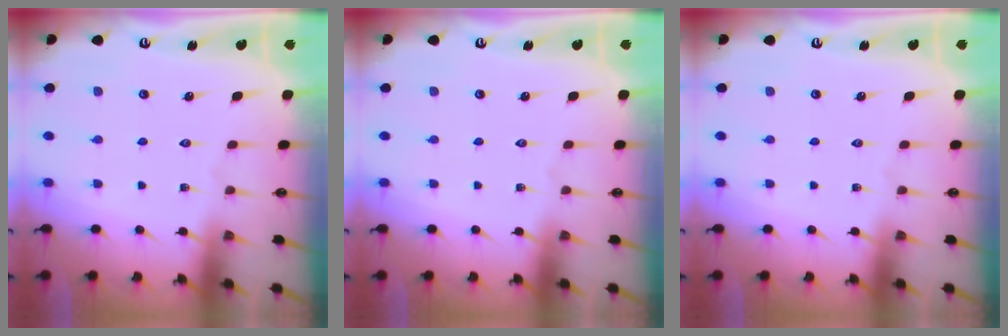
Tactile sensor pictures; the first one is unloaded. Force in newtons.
{"total": 0.0}
{"total": 0.0}